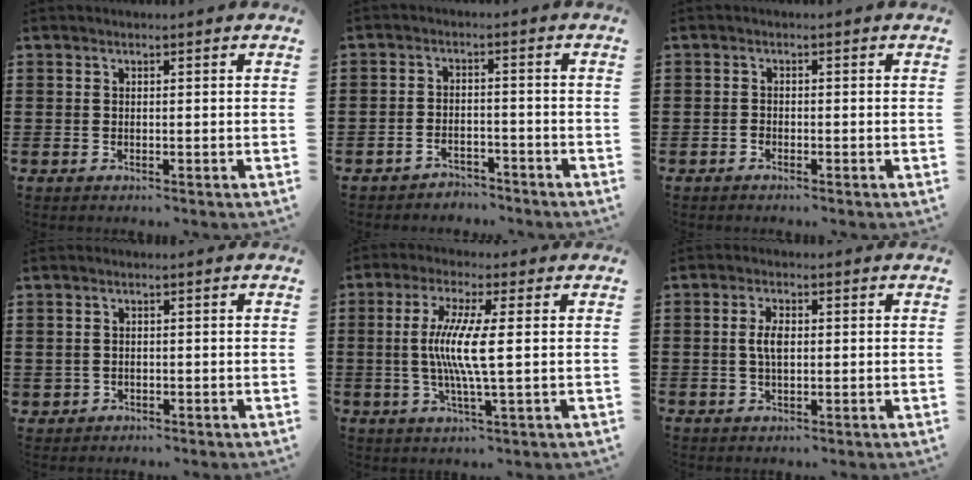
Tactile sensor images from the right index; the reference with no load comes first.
{"total": 2.8, "force": [-2.7, 0.7, 0.1], "torque": [-0.008, 0.004, -0.057]}
{"total": 0.7, "force": [-0.6, 0.3, 0.1], "torque": [-0.003, 0.002, -0.012]}
{"total": 0.8, "force": [-0.1, 0.8, 0.1], "torque": [-0.007, 0.005, -0.004]}
{"total": 7.7, "force": [0.4, 0.0, 7.7], "torque": [-0.157, -0.014, -0.001]}
{"total": 3.5, "force": [0.3, 1.5, 3.1], "torque": [-0.070, 0.005, 0.000]}